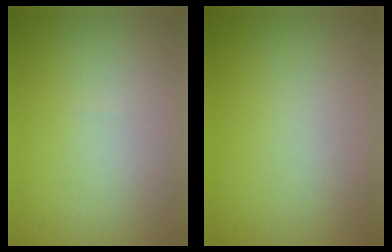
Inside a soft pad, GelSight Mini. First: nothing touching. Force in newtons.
{"total": 0.0}